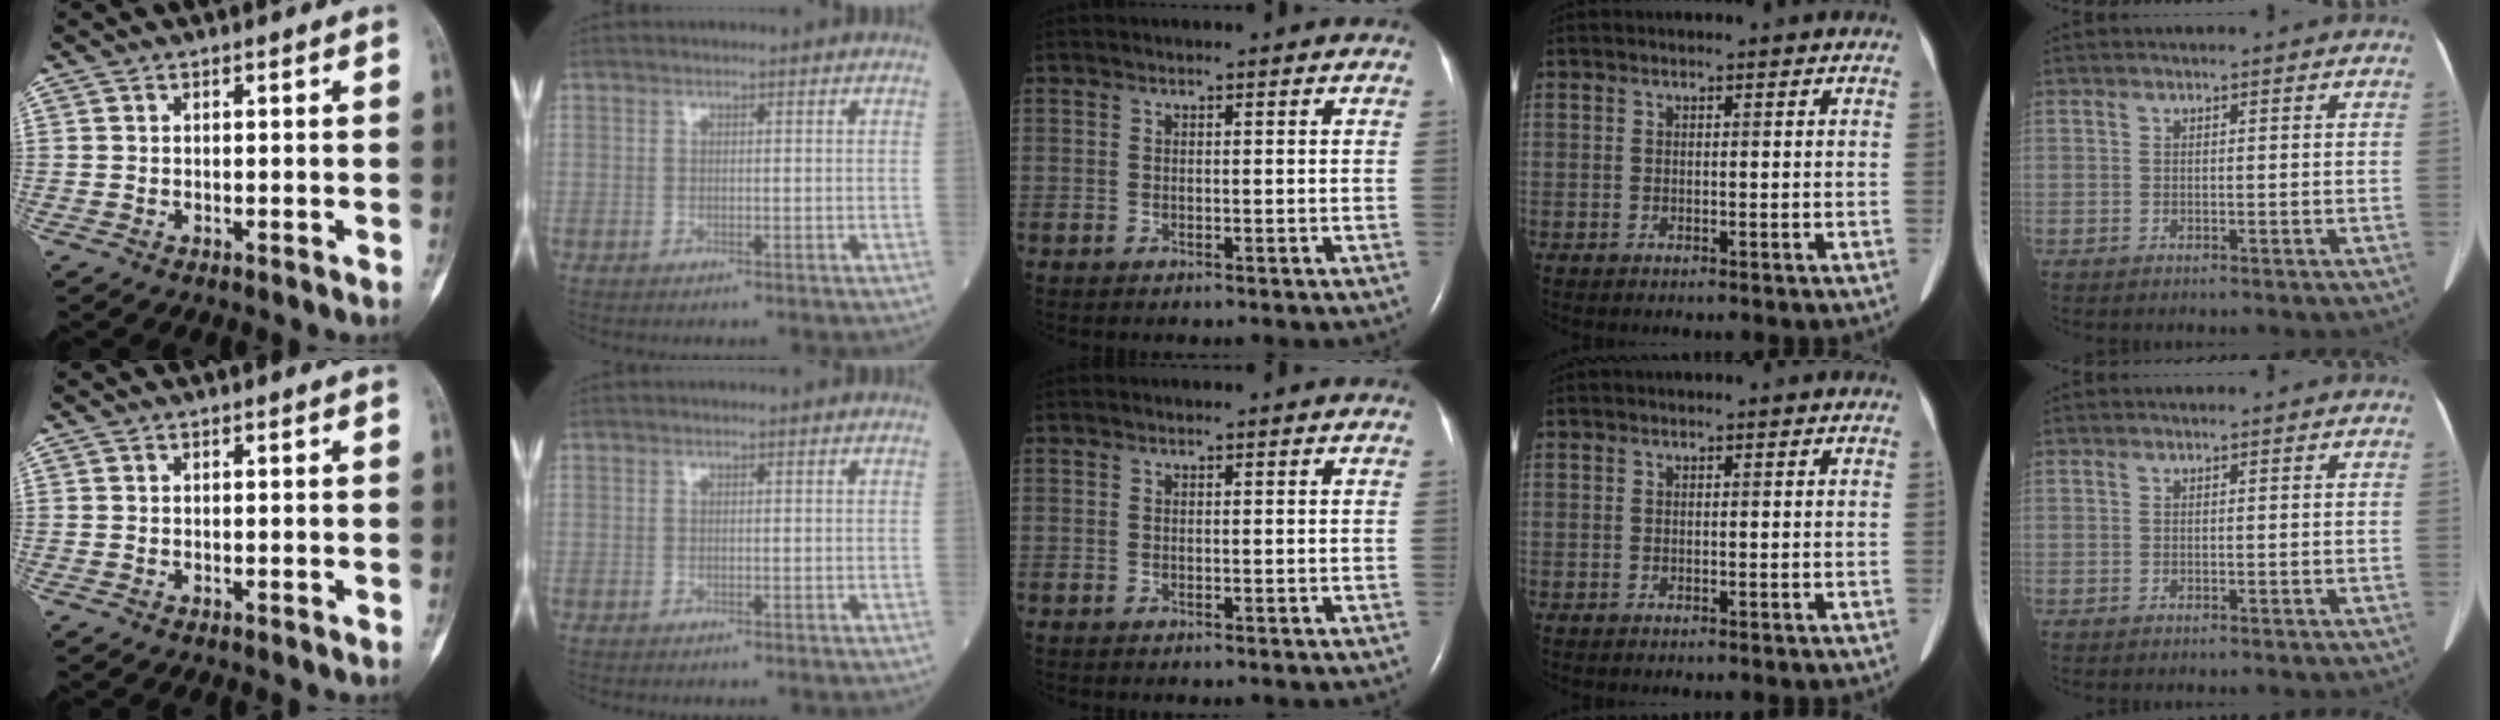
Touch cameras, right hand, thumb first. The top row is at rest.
{}